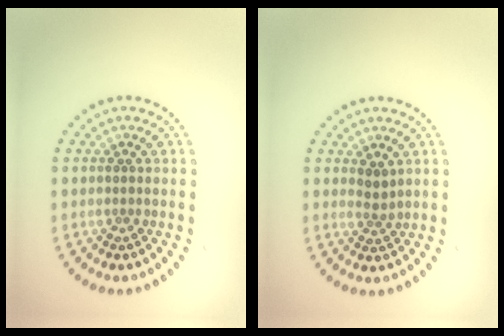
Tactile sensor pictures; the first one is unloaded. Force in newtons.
{"total": 1.4, "press": 0.9, "slide": 1.0}